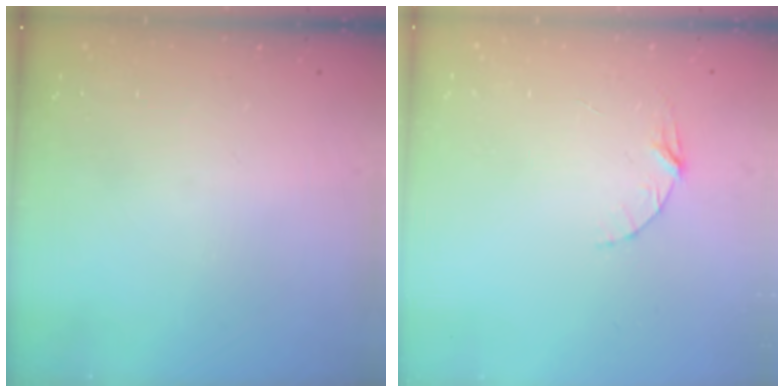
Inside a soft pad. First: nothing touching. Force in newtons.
{"total": 3.9, "press": 3.9, "slide": 0.4}